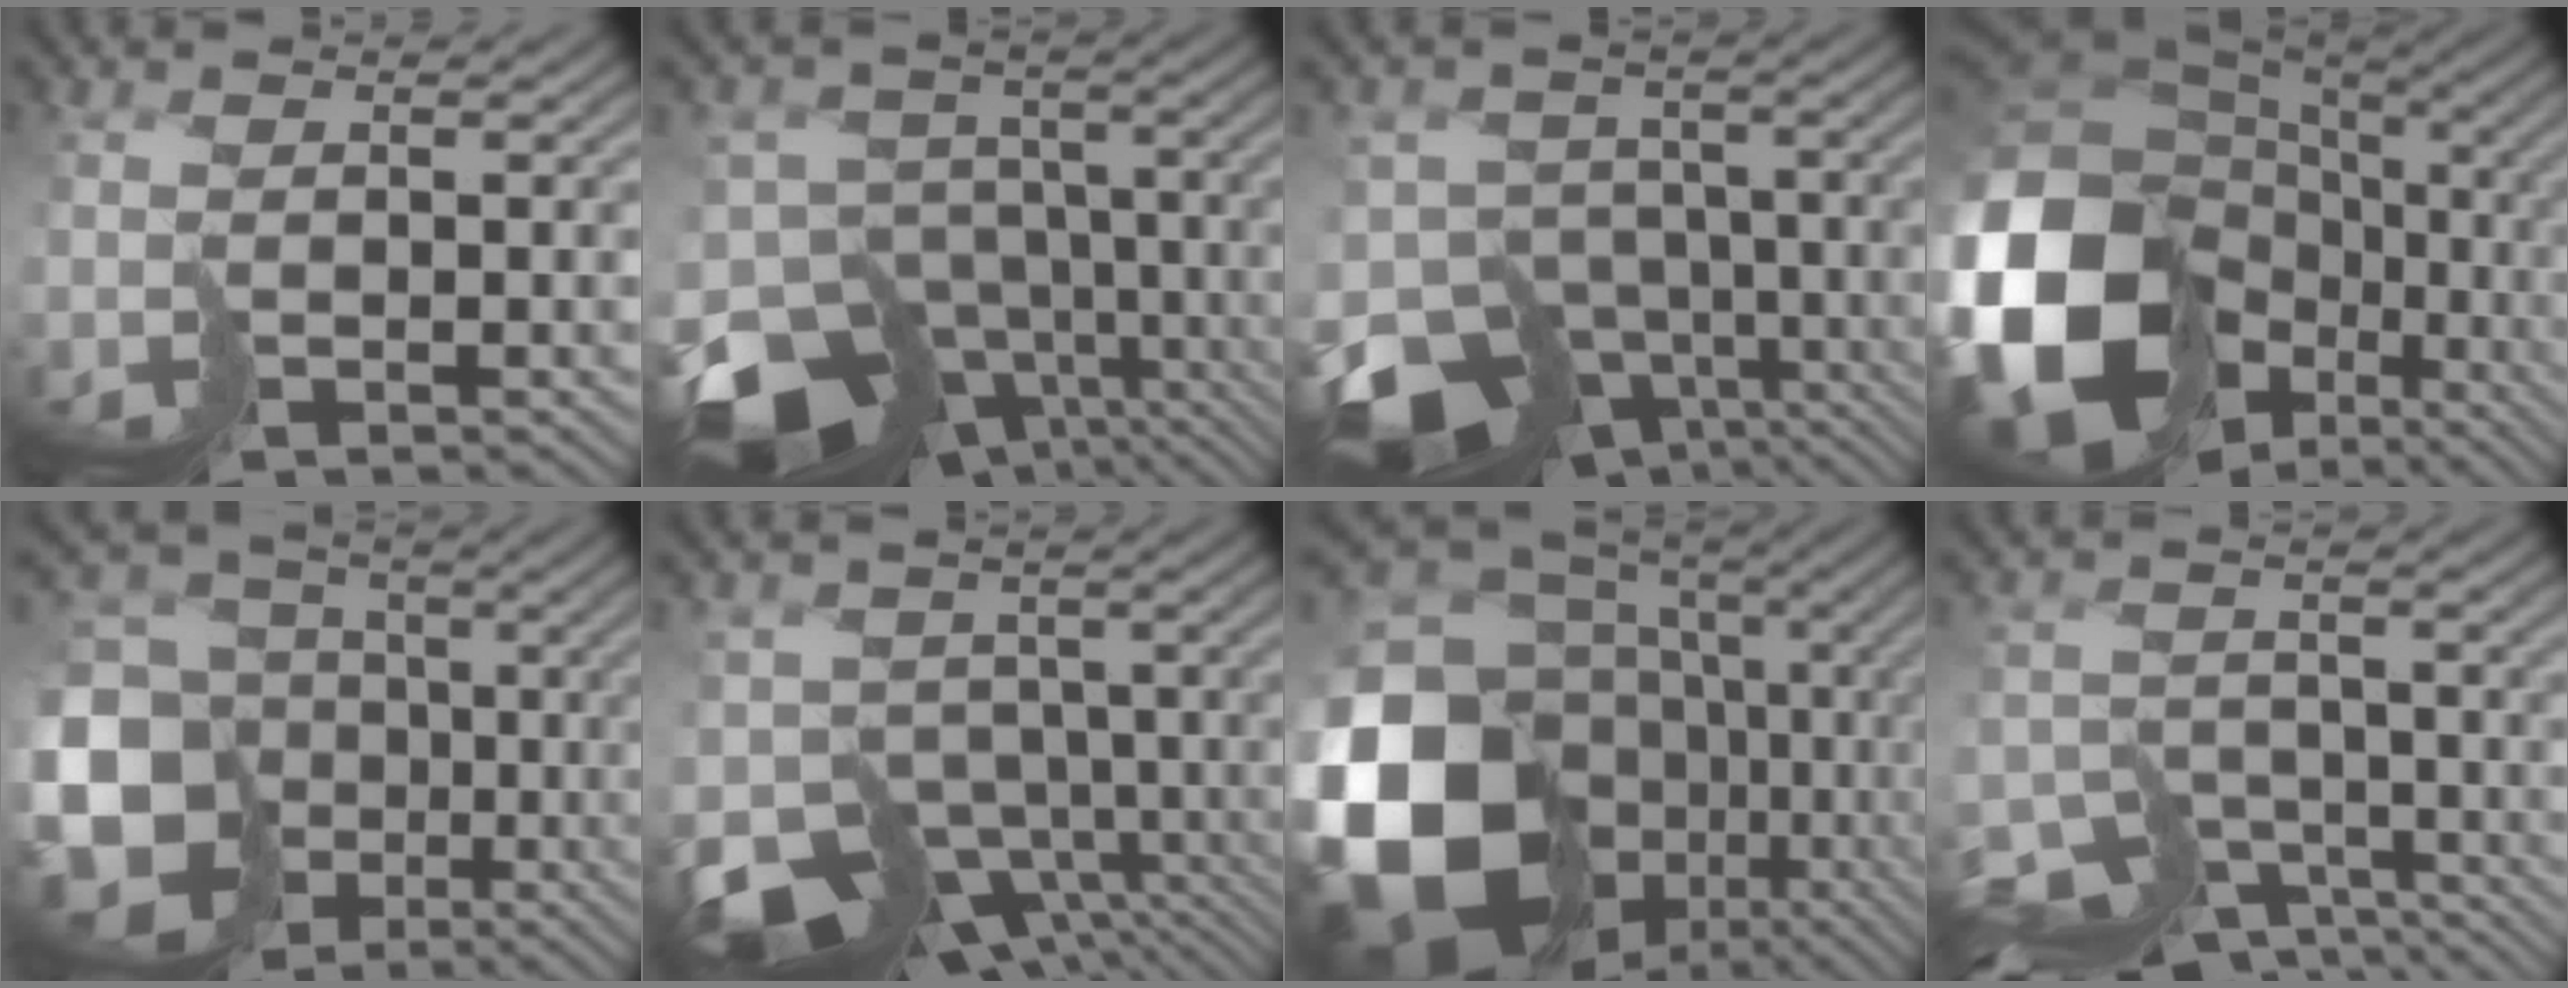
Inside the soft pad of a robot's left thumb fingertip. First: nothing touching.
{"total": 15.8, "force": [-10.2, 9.1, 7.9], "torque": [-0.175, -0.020, -0.132]}
{"total": 14.3, "force": [-9.0, 8.8, 6.9], "torque": [-0.157, -0.022, -0.109]}
{"total": 20.2, "force": [-4.0, 15.6, 12.1], "torque": [-0.339, -0.060, -0.026]}
{"total": 19.0, "force": [-5.5, 16.5, 7.7], "torque": [-0.231, -0.043, -0.091]}
{"total": 11.5, "force": [-6.3, 7.2, 6.3], "torque": [-0.142, -0.020, -0.096]}
{"total": 20.7, "force": [-3.6, 16.5, 11.9], "torque": [-0.296, -0.044, -0.053]}
{"total": 11.3, "force": [-9.4, 5.2, 3.6], "torque": [-0.069, -0.019, -0.135]}